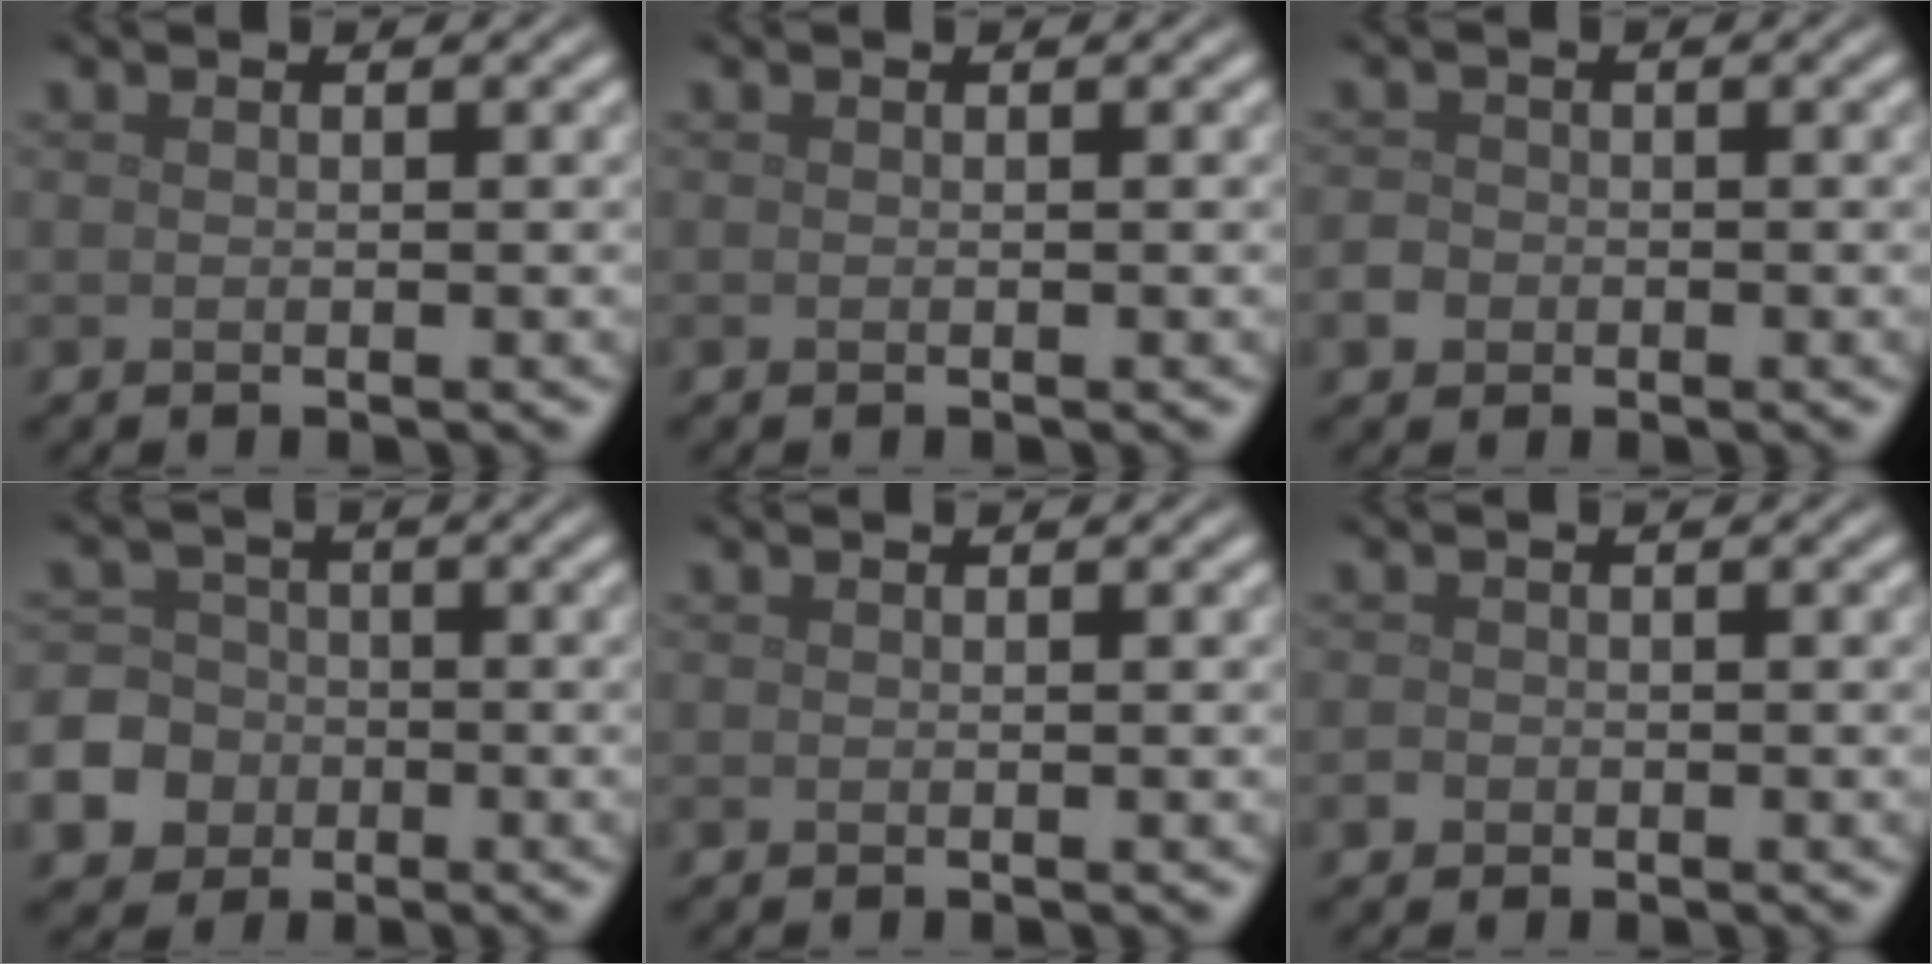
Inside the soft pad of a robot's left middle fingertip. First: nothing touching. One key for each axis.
{"total": 0.0}
{"total": 1.4, "fx": -0.6, "fy": 1.3, "fz": 0.4, "tx": -0.003, "ty": 0.001, "tz": -0.014}
{"total": 9.0, "fx": -4.1, "fy": 7.7, "fz": 2.0, "tx": -0.056, "ty": -0.026, "tz": -0.096}
{"total": 0.0}
{"total": 0.7, "fx": -0.4, "fy": 0.6, "fz": 0.1, "tx": 0.001, "ty": -0.002, "tz": -0.008}